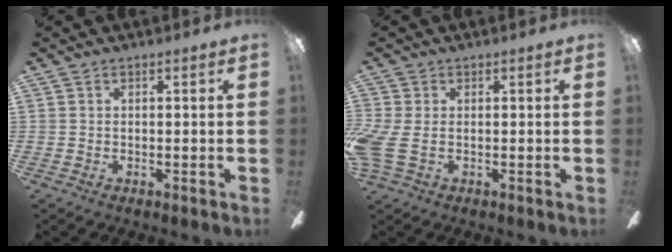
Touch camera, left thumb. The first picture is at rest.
{"total": 6.0, "force": [-0.6, 3.5, 4.8], "torque": [-0.115, -0.002, -0.011]}